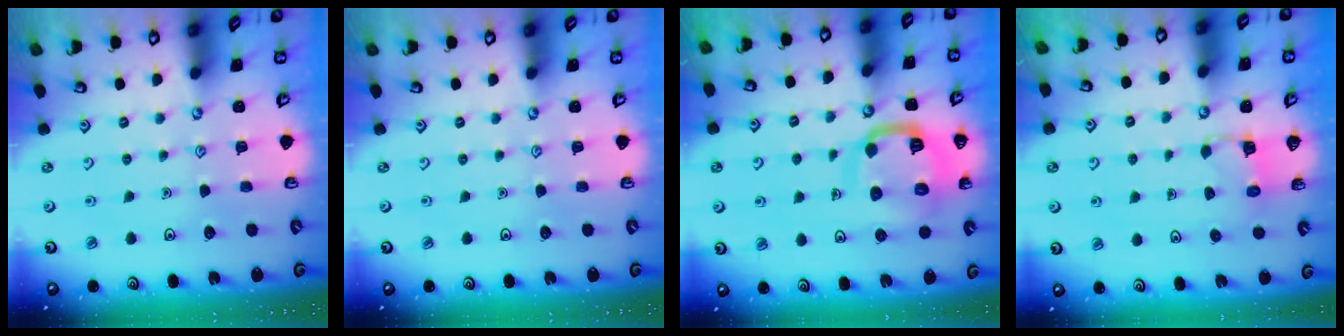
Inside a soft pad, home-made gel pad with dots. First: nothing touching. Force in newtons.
{"total": 0.0}
{"total": 12.5, "press": 12.4, "slide": 1.5}
{"total": 3.7, "press": 3.7, "slide": 0.4}